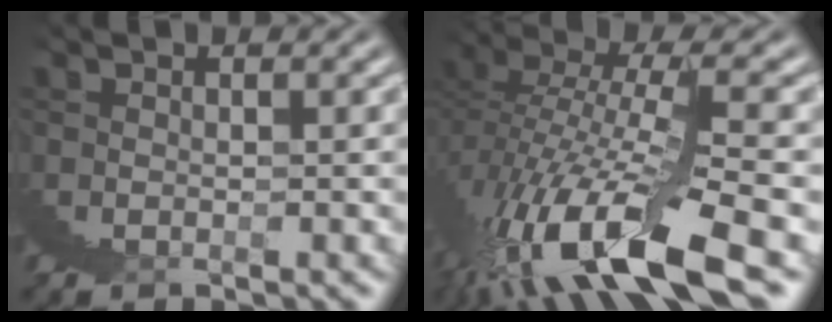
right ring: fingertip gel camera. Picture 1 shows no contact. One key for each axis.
{"total": 5.9, "fx": -1.1, "fy": 1.0, "fz": 5.7, "tx": -0.093, "ty": 0.001, "tz": -0.015}